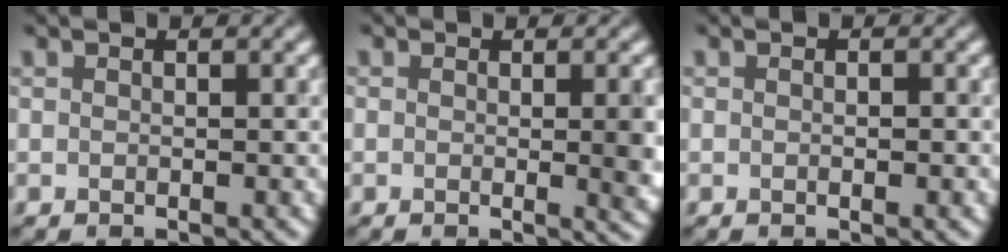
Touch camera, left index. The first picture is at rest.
{"total": 3.3, "force": [-0.2, 0.8, 3.2], "torque": [-0.037, -0.006, 0.004]}
{"total": 0.6, "force": [0.0, 0.2, 0.6], "torque": [0.000, -0.006, -0.001]}